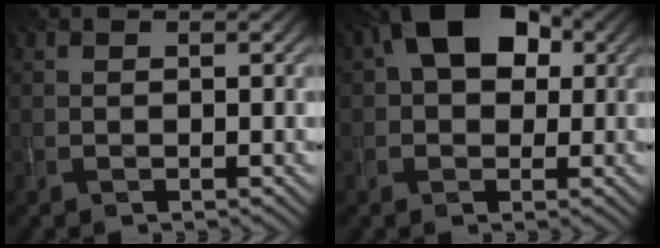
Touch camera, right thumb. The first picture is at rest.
{"total": 9.3, "force": [2.7, 6.1, 6.4], "torque": [-0.118, 0.025, 0.030]}